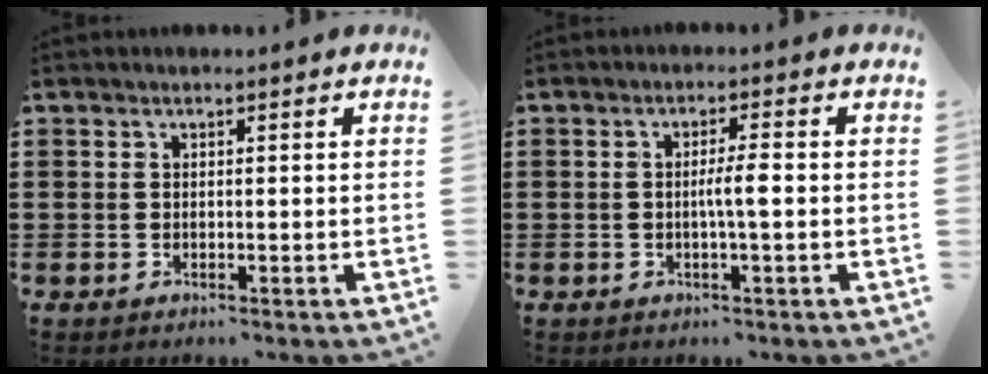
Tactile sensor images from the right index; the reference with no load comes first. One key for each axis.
{"total": 3.2, "fx": -0.4, "fy": 0.2, "fz": 3.2, "tx": -0.058, "ty": -0.002, "tz": -0.009}